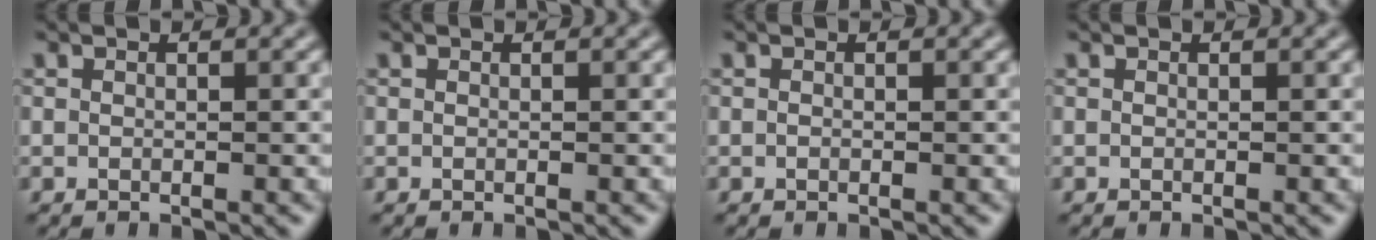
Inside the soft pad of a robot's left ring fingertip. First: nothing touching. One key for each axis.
{"total": 0.0}
{"total": 0.0}
{"total": 0.0}